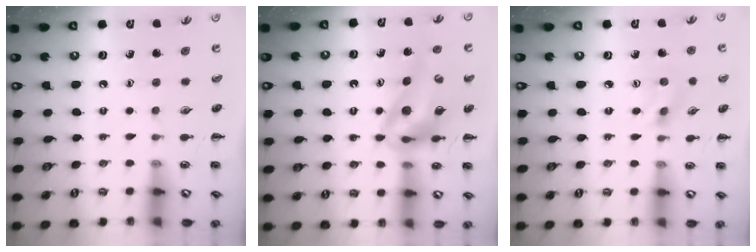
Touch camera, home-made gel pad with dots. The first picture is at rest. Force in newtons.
{"total": 12.8, "press": 12.0, "slide": 4.2}
{"total": 1.9, "press": 1.7, "slide": 0.8}